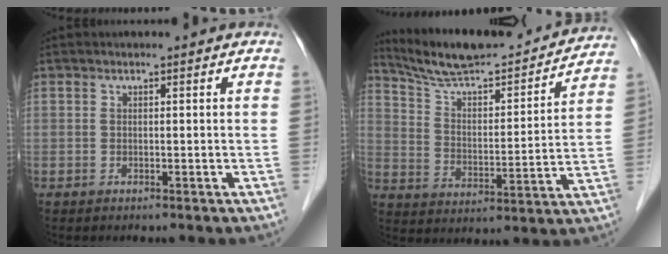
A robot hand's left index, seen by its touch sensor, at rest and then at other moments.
{"total": 20.4, "force": [18.8, 2.5, 7.3], "torque": [-0.116, -0.004, 0.281]}